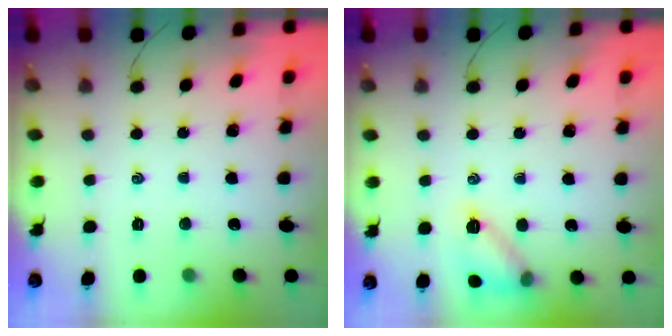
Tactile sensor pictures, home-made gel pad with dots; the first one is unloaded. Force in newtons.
{"total": 10.7, "press": 10.7, "slide": 0.3}